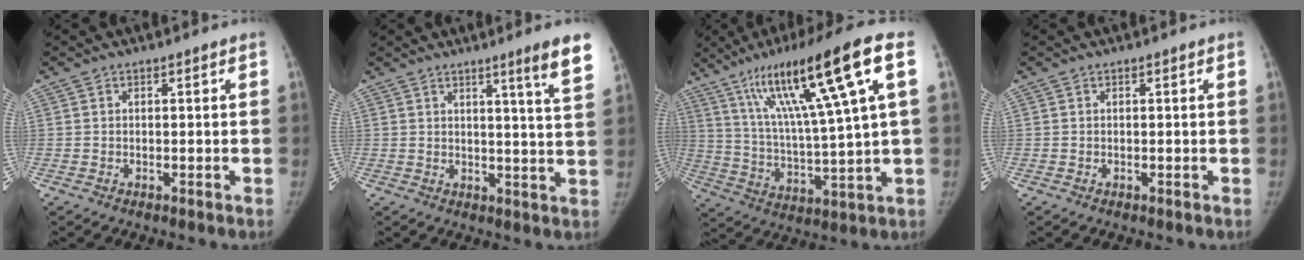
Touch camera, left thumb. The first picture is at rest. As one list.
[{"total": 7.7, "force": [4.9, -0.5, 5.9], "torque": [-0.076, -0.036, 0.060]}, {"total": 21.1, "force": [9.0, 2.3, 18.9], "torque": [-0.317, -0.009, 0.156]}, {"total": 0.0}]